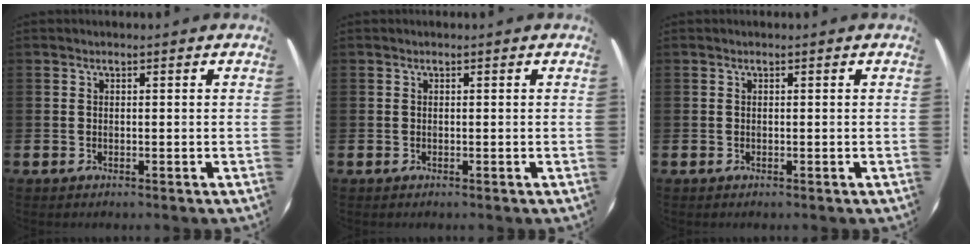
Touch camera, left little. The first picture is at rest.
{"total": 0.0}
{"total": 0.0}